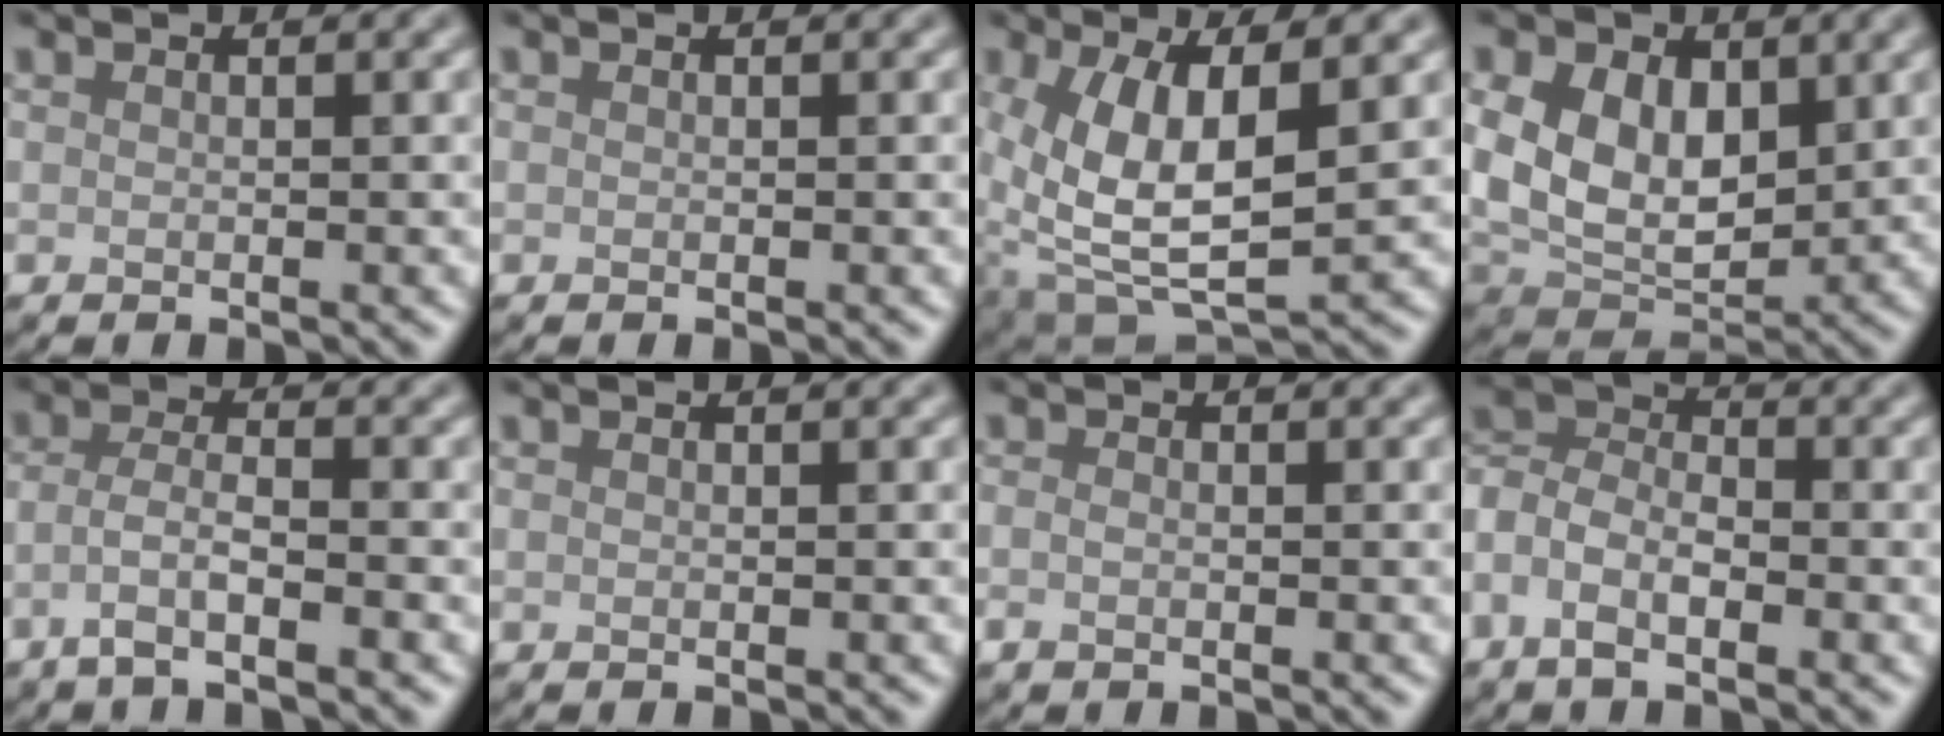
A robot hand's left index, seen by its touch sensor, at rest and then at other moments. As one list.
[{"total": 0.0}, {"total": 8.5, "force": [1.0, 4.0, 7.4], "torque": [-0.161, -0.015, 0.023]}, {"total": 8.2, "force": [1.7, 5.7, 5.6], "torque": [-0.118, -0.003, 0.028]}, {"total": 2.9, "force": [-1.6, 0.6, 2.3], "torque": [-0.050, 0.004, -0.042]}, {"total": 0.0}, {"total": 1.2, "force": [-0.4, 0.7, 0.8], "torque": [-0.020, -0.002, -0.010]}, {"total": 4.2, "force": [-1.7, 2.4, 3.0], "torque": [-0.057, 0.010, -0.045]}]